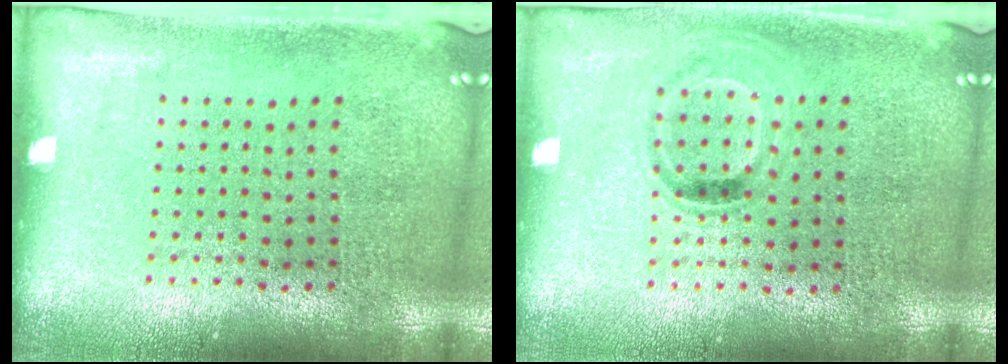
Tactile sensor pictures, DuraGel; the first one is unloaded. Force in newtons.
{"total": 1.0, "press": 0.9, "slide": 0.6}